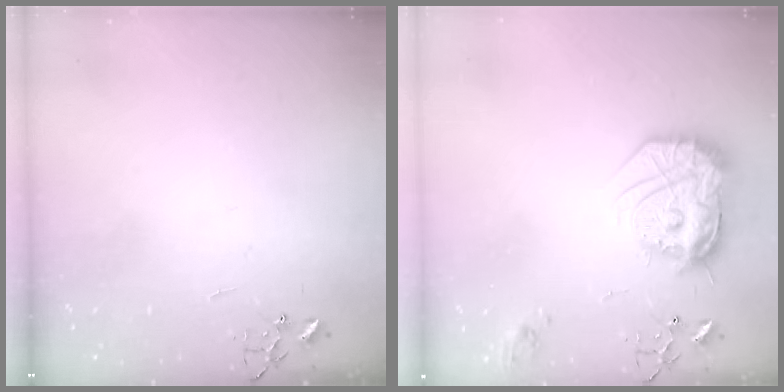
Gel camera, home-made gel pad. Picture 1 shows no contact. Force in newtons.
{"total": 19.3, "press": 19.2, "slide": 1.7}